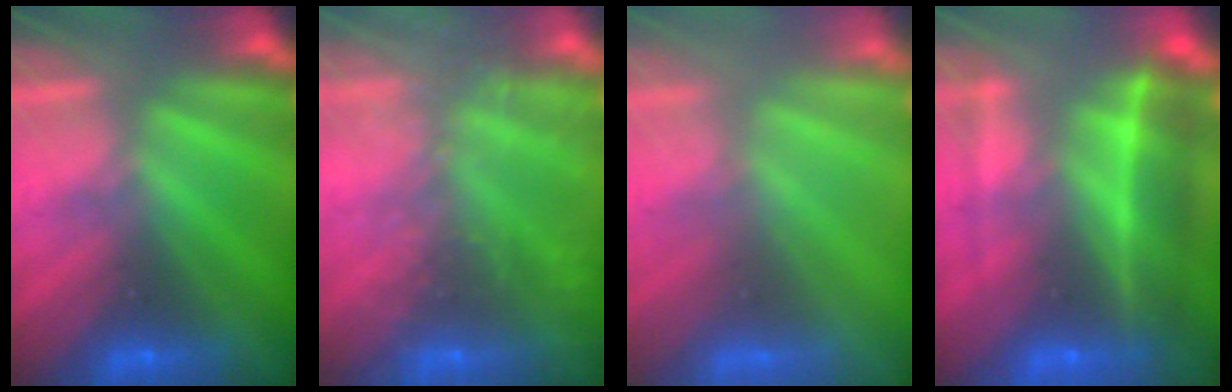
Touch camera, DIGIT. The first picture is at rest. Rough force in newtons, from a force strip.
{"total": 7.2}
{"total": 3.4}
{"total": 7.3}